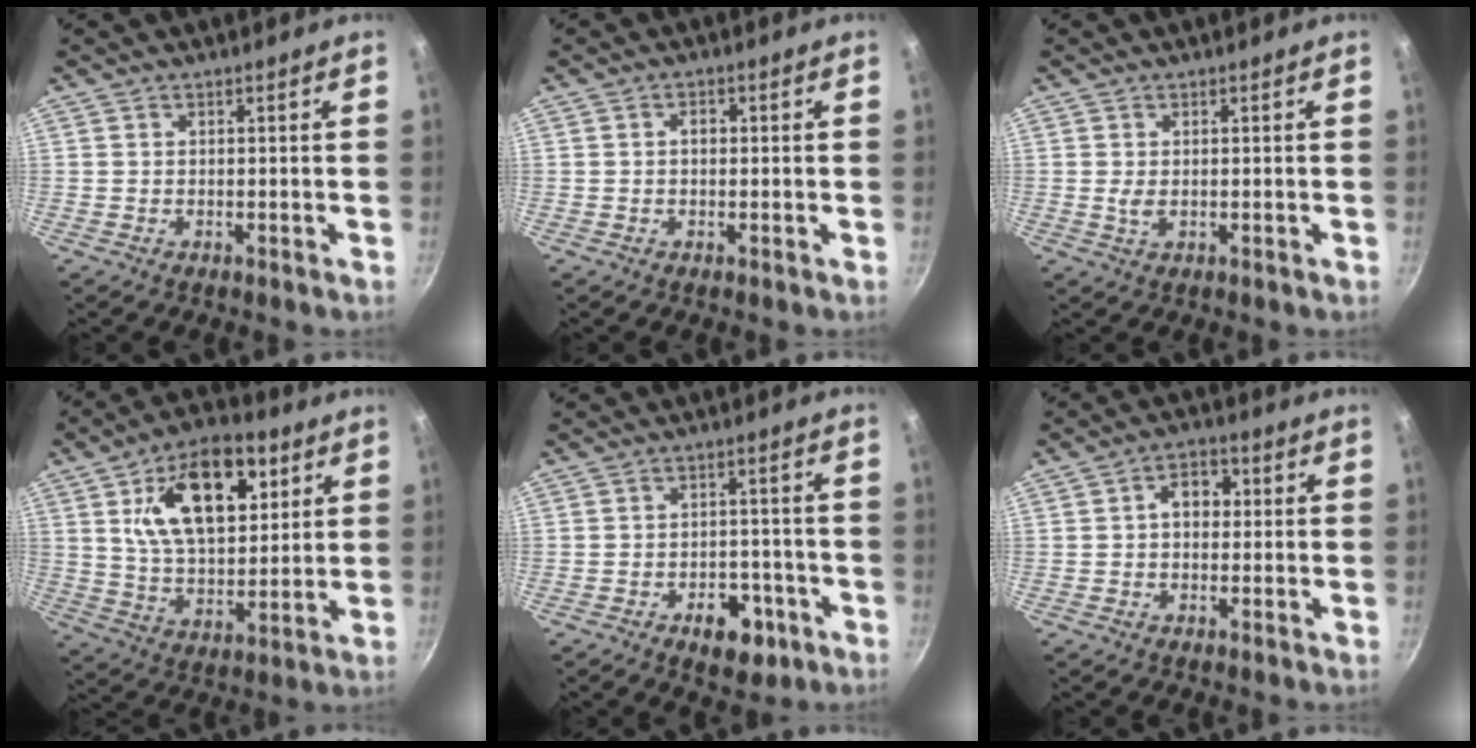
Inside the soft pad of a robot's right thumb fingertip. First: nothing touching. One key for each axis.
{"total": 1.4, "fx": 0.0, "fy": 1.0, "fz": 1.0, "tx": -0.009, "ty": 0.007, "tz": -0.002}
{"total": 1.9, "fx": 0.1, "fy": 0.9, "fz": 1.6, "tx": -0.035, "ty": -0.005, "tz": 0.009}
{"total": 19.7, "fx": 7.2, "fy": 10.8, "fz": 14.9, "tx": -0.204, "ty": -0.018, "tz": 0.124}
{"total": 8.0, "fx": -4.0, "fy": 4.7, "fz": 5.0, "tx": -0.043, "ty": 0.026, "tz": -0.055}
{"total": 5.3, "fx": 0.4, "fy": 3.8, "fz": 3.7, "tx": -0.040, "ty": 0.017, "tz": -0.003}